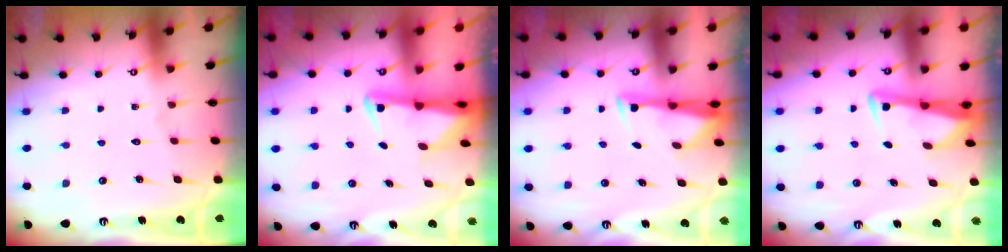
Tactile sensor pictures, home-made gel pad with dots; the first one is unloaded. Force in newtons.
{"total": 2.5, "press": 2.5, "slide": 0.5}
{"total": 3.3, "press": 3.2, "slide": 0.9}
{"total": 3.4, "press": 3.4, "slide": 0.4}